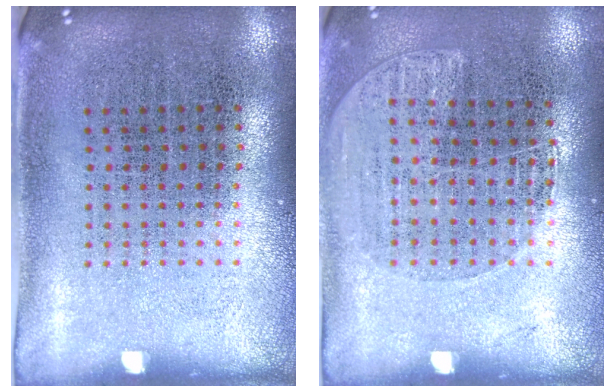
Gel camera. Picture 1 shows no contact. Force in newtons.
{"total": 1.2, "press": 1.1, "slide": 0.5}